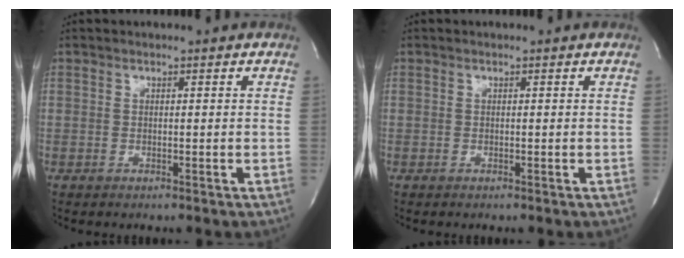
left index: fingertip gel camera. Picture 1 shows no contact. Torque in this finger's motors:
{"motor_torque": [0.01, -0.01, -0.03, 0.00]}